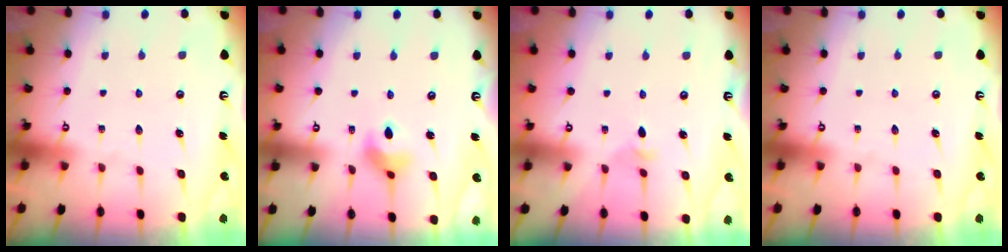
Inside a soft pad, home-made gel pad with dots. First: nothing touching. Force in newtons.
{"total": 6.5, "press": 6.5, "slide": 0.5}
{"total": 2.6, "press": 2.5, "slide": 0.7}
{"total": 0.0}